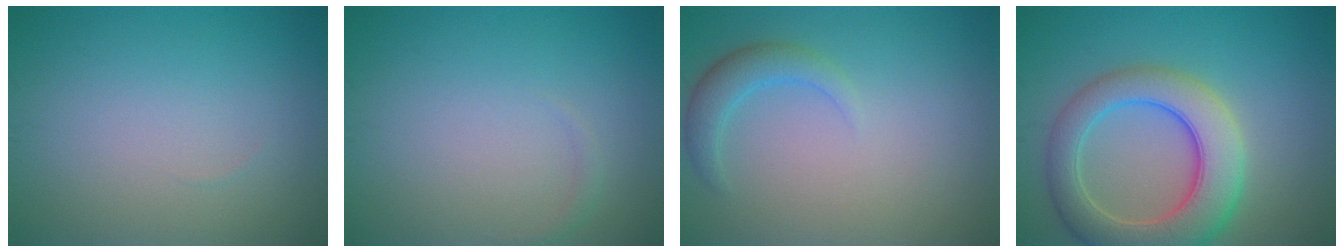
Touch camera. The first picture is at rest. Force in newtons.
{"total": 0.6, "press": 0.6, "slide": 0.0}
{"total": 2.4, "press": 2.4, "slide": 0.1}
{"total": 8.0, "press": 8.0, "slide": 0.6}